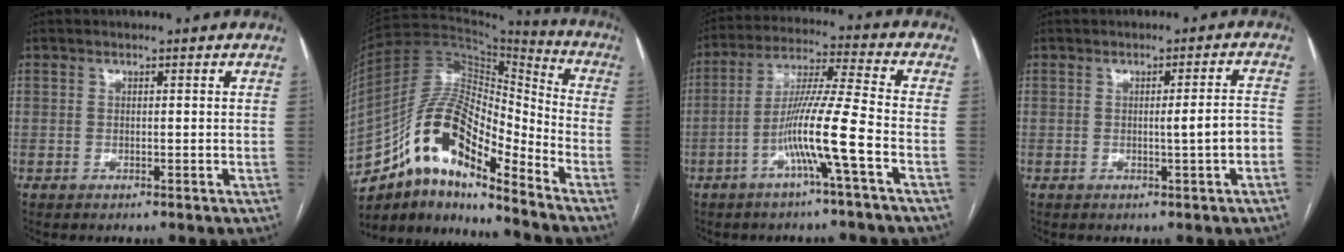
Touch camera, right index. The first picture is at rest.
{"total": 16.2, "force": [-10.7, 4.8, 11.2], "torque": [-0.202, 0.044, -0.184]}
{"total": 10.9, "force": [-4.2, -1.4, 9.9], "torque": [-0.188, 0.005, -0.082]}
{"total": 3.8, "force": [-1.1, -0.4, 3.6], "torque": [-0.046, 0.002, -0.016]}